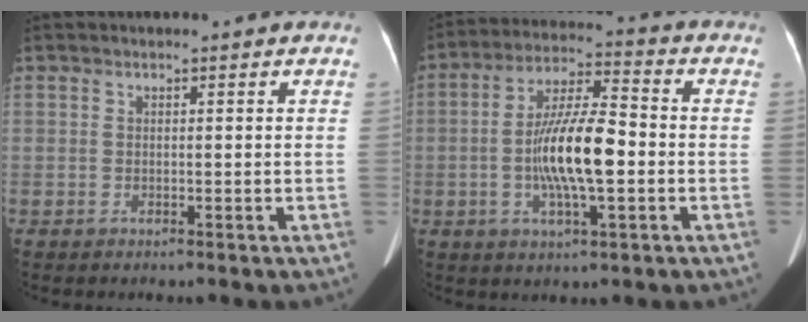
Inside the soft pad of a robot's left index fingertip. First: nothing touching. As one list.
[{"total": 12.0, "force": [-2.1, 2.5, 11.6], "torque": [-0.224, 0.006, -0.036]}]